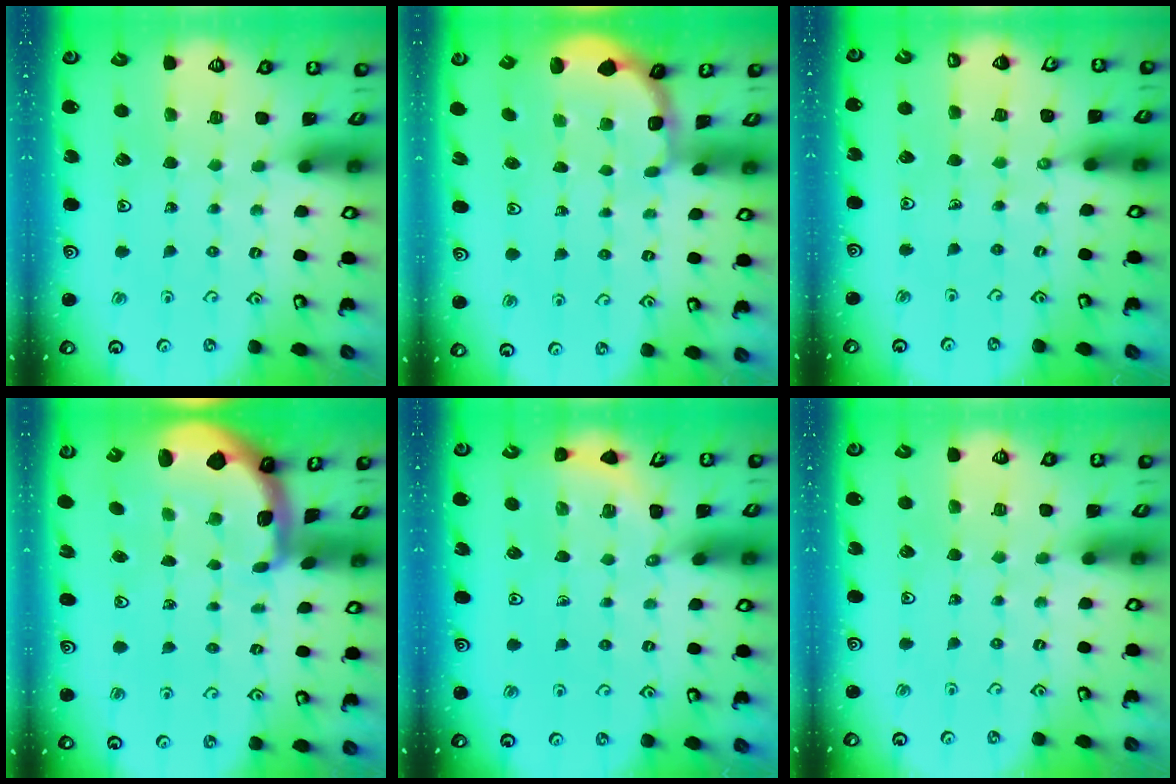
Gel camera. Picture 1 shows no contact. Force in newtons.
{"total": 1.8, "press": 1.7, "slide": 0.7}
{"total": 1.7, "press": 1.7, "slide": 0.2}
{"total": 1.6, "press": 1.5, "slide": 0.4}
{"total": 2.6, "press": 2.6, "slide": 0.2}
{"total": 0.0}